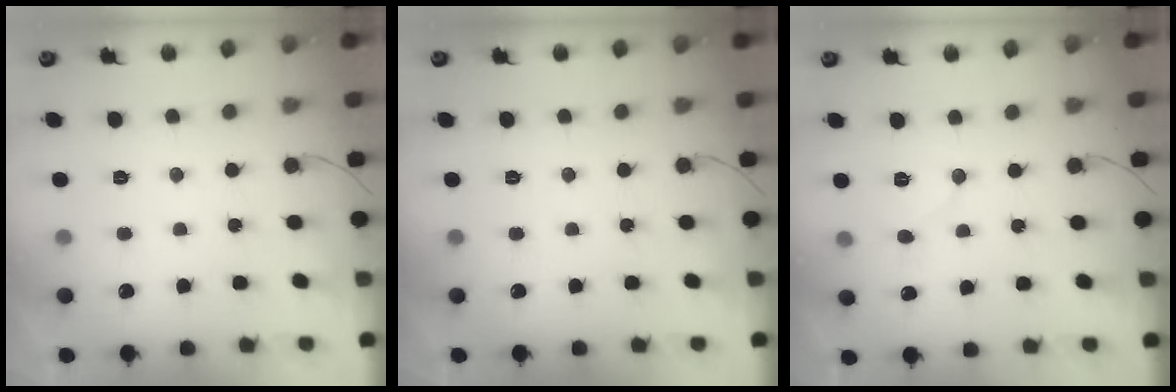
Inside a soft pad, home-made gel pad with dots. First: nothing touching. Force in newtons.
{"total": 0.0}
{"total": 5.9, "press": 5.9, "slide": 0.6}